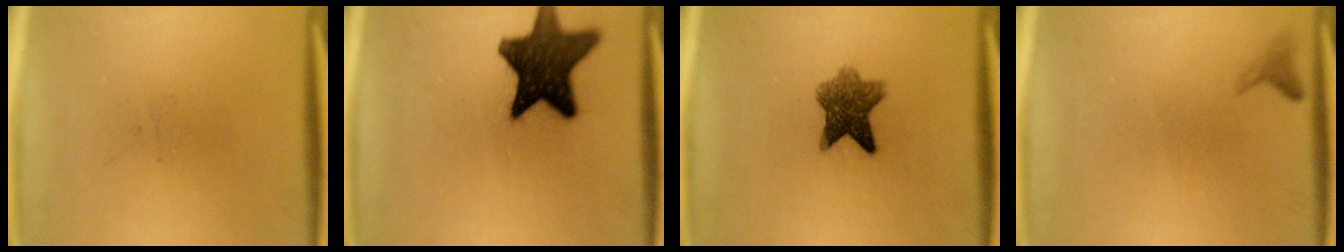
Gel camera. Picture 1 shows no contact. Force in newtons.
{"total": 15.4}
{"total": 6.8}
{"total": 1.0}